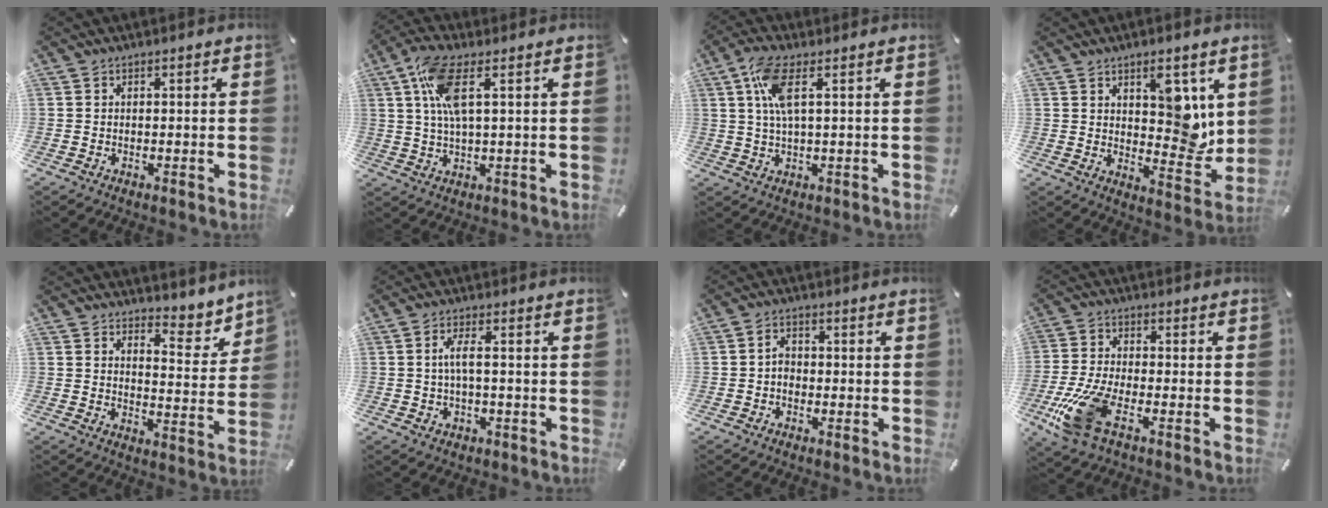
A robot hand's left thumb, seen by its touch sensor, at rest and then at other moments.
{"total": 10.0, "force": [3.2, 2.9, 9.0], "torque": [-0.190, -0.002, 0.055]}
{"total": 7.9, "force": [2.5, 2.2, 7.2], "torque": [-0.151, 0.000, 0.041]}
{"total": 9.9, "force": [4.5, 5.4, 7.0], "torque": [-0.066, -0.039, 0.073]}
{"total": 7.3, "force": [6.0, 3.6, 2.1], "torque": [-0.001, -0.061, 0.100]}
{"total": 4.7, "force": [0.2, 1.9, 4.3], "torque": [-0.088, 0.005, 0.000]}
{"total": 2.5, "force": [-0.6, 1.9, 1.6], "torque": [-0.029, 0.008, -0.013]}
{"total": 13.3, "force": [-5.2, 5.9, 10.8], "torque": [-0.231, -0.004, -0.086]}